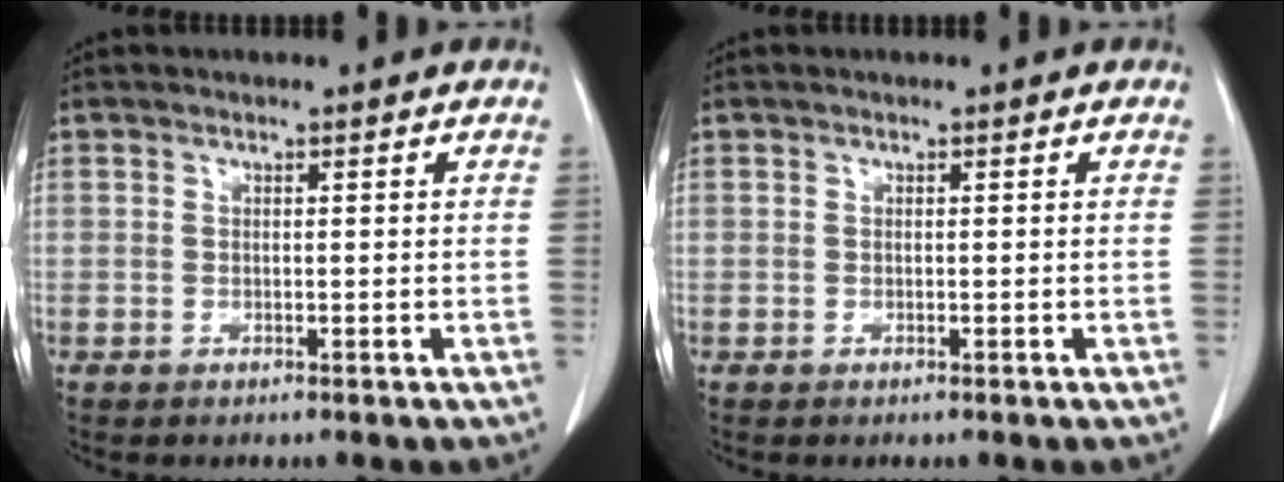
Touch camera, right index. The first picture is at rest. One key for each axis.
{"total": 0.0}